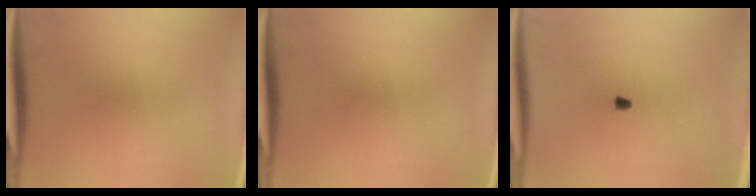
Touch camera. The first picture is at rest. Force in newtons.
{"total": 0.0}
{"total": 1.0}